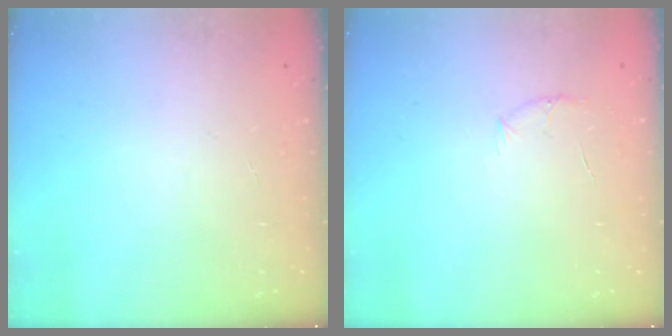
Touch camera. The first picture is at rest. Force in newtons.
{"total": 5.2, "press": 5.0, "slide": 1.6}